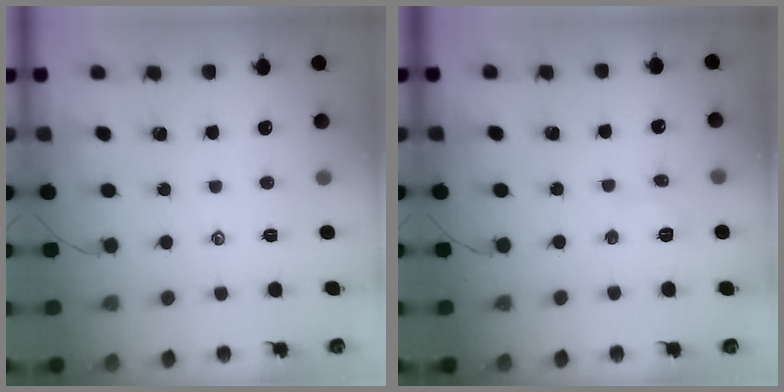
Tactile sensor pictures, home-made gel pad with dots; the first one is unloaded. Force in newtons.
{"total": 3.9, "press": 3.6, "slide": 1.3}